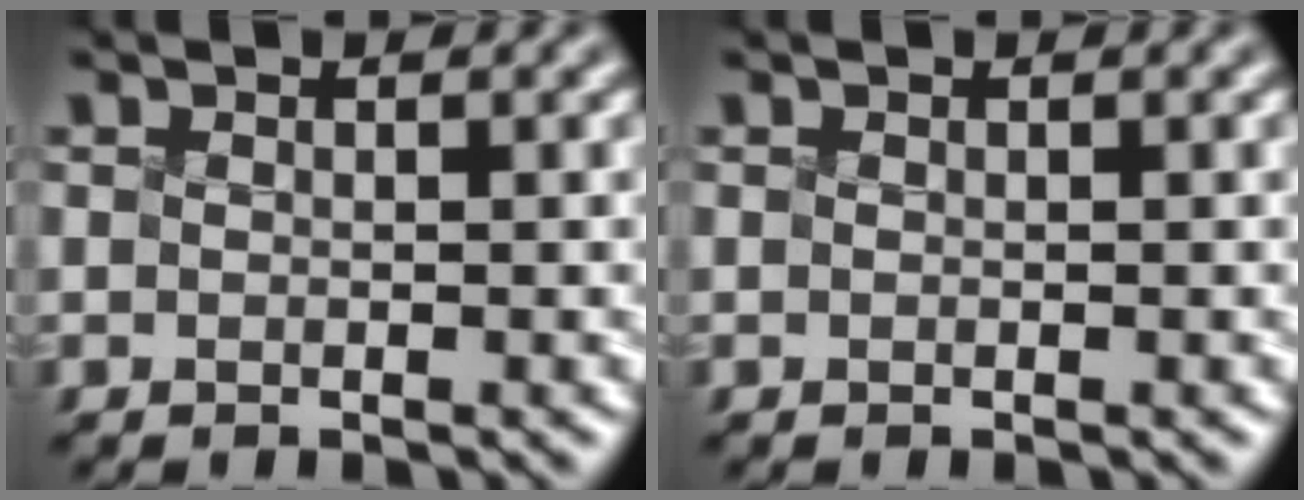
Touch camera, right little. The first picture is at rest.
{"total": 0.0}